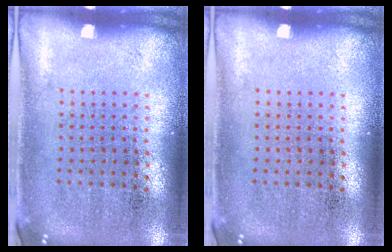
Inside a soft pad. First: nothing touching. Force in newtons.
{"total": 0.0}